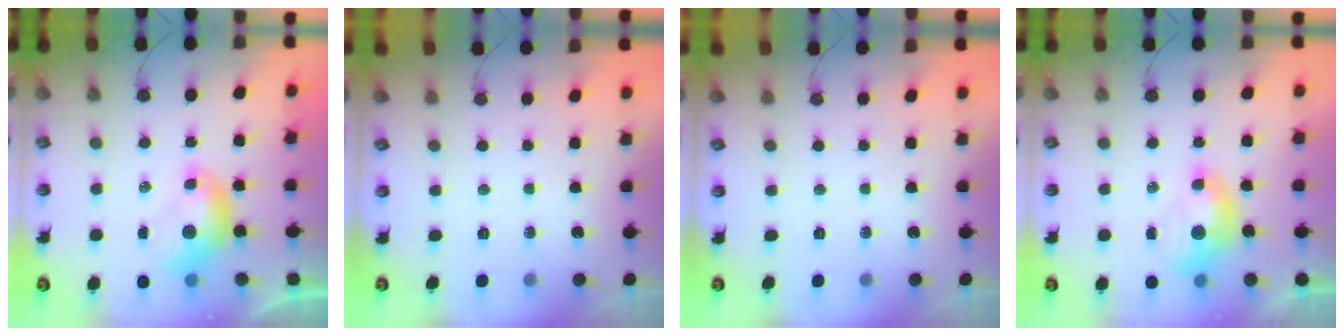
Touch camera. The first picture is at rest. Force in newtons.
{"total": 0.0}
{"total": 0.0}
{"total": 1.5, "press": 1.4, "slide": 0.6}